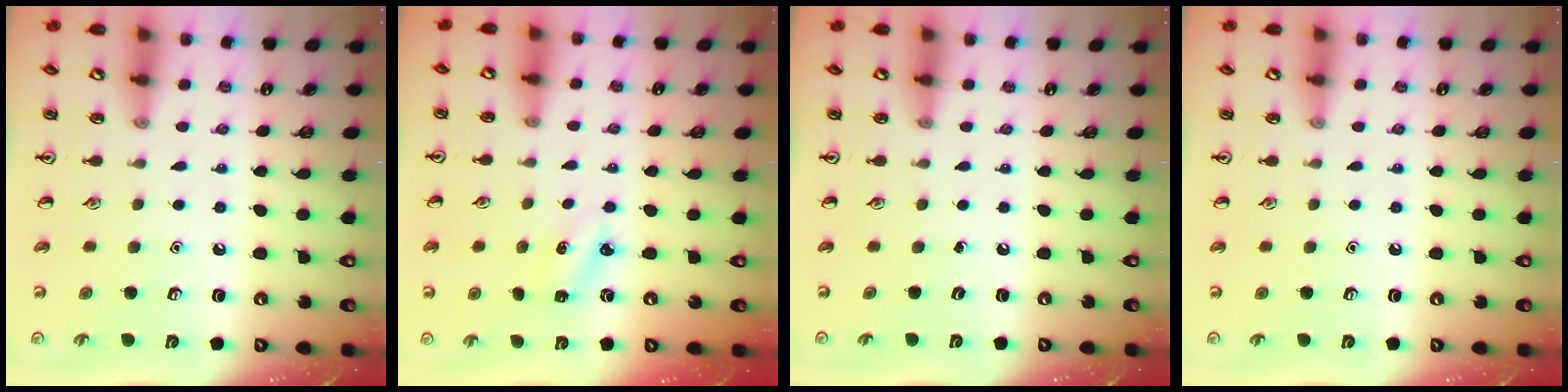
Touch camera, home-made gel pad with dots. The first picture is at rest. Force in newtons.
{"total": 2.5, "press": 2.3, "slide": 0.8}
{"total": 0.0}
{"total": 0.0}